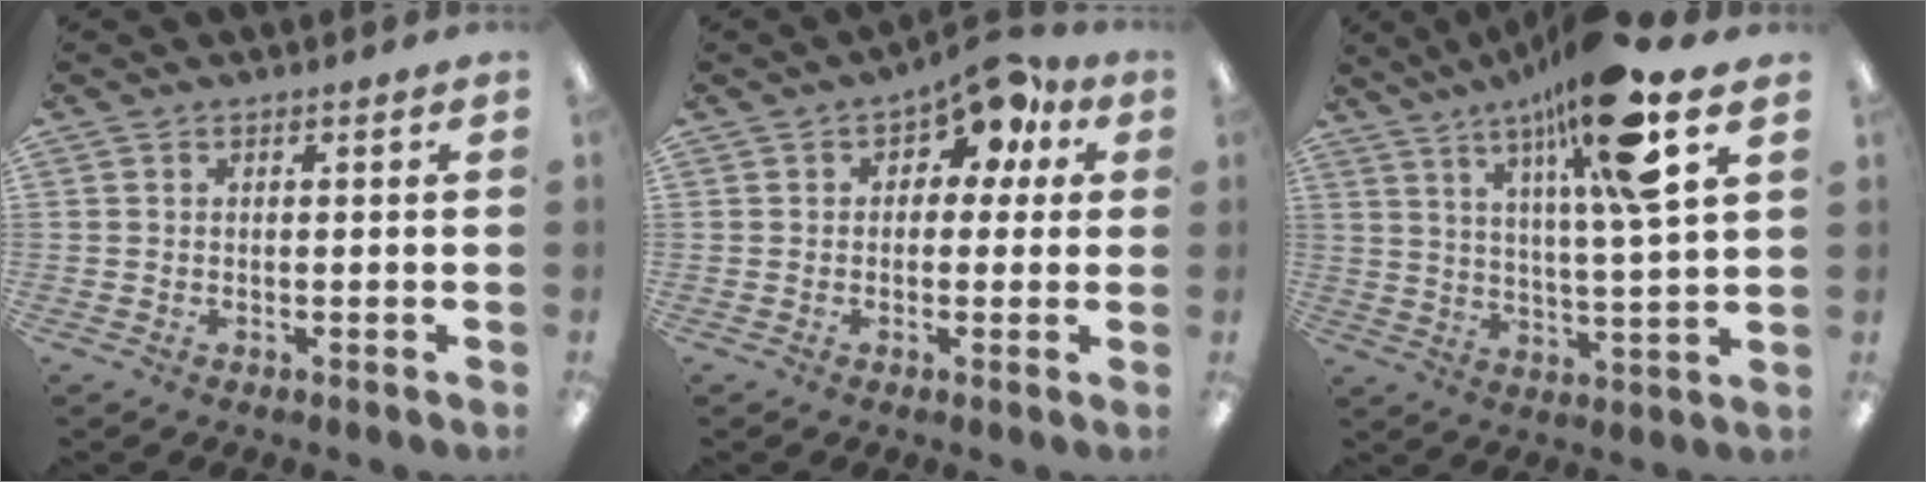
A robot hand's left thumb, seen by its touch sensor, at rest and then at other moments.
{"total": 9.1, "force": [4.5, 5.1, 6.0], "torque": [-0.076, -0.015, 0.074]}
{"total": 17.6, "force": [10.7, 2.3, 13.8], "torque": [-0.232, -0.043, 0.159]}